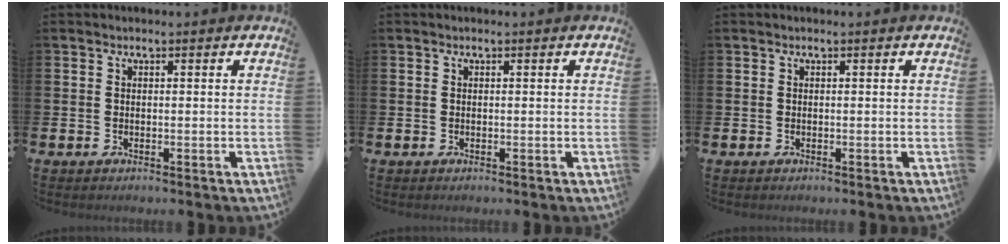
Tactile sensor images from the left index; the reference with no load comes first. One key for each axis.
{"total": 0.0}
{"total": 0.0}